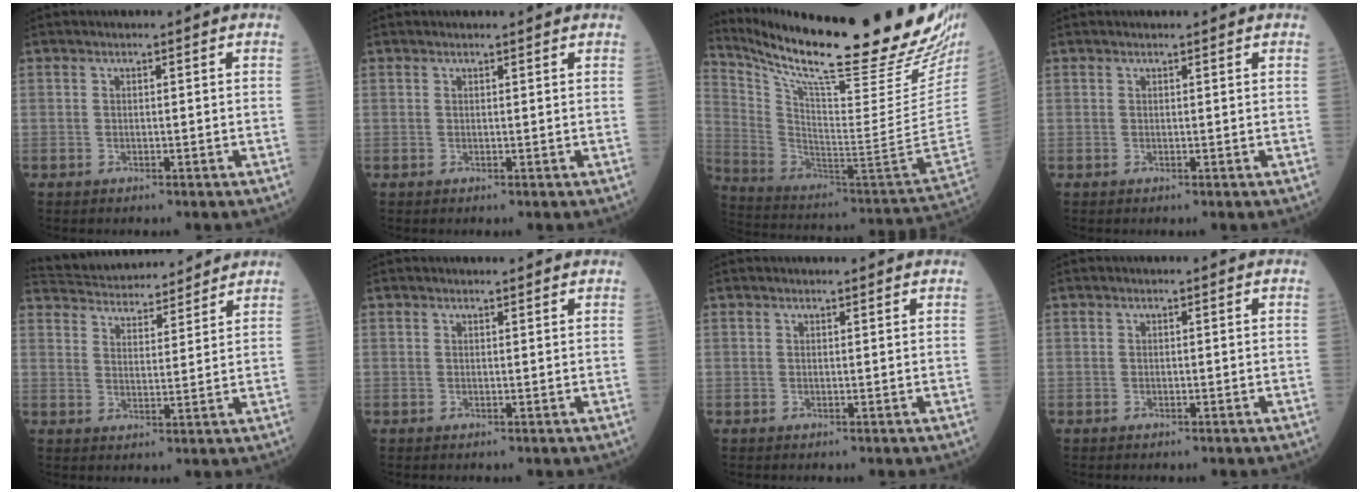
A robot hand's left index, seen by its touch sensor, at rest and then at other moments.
{"total": 2.7, "force": [2.6, 0.2, 0.6], "torque": [-0.009, 0.014, 0.028]}
{"total": 32.9, "force": [27.3, 2.2, 18.2], "torque": [-0.313, -0.089, 0.394]}
{"total": 2.0, "force": [1.9, 0.2, 0.5], "torque": [-0.009, 0.012, 0.023]}
{"total": 16.9, "force": [16.0, 3.2, 4.6], "torque": [-0.082, 0.034, 0.240]}
{"total": 3.7, "force": [3.6, 0.4, 0.9], "torque": [-0.013, 0.015, 0.040]}
{"total": 3.3, "force": [3.2, 0.3, 0.8], "torque": [-0.012, 0.014, 0.035]}
{"total": 0.0}